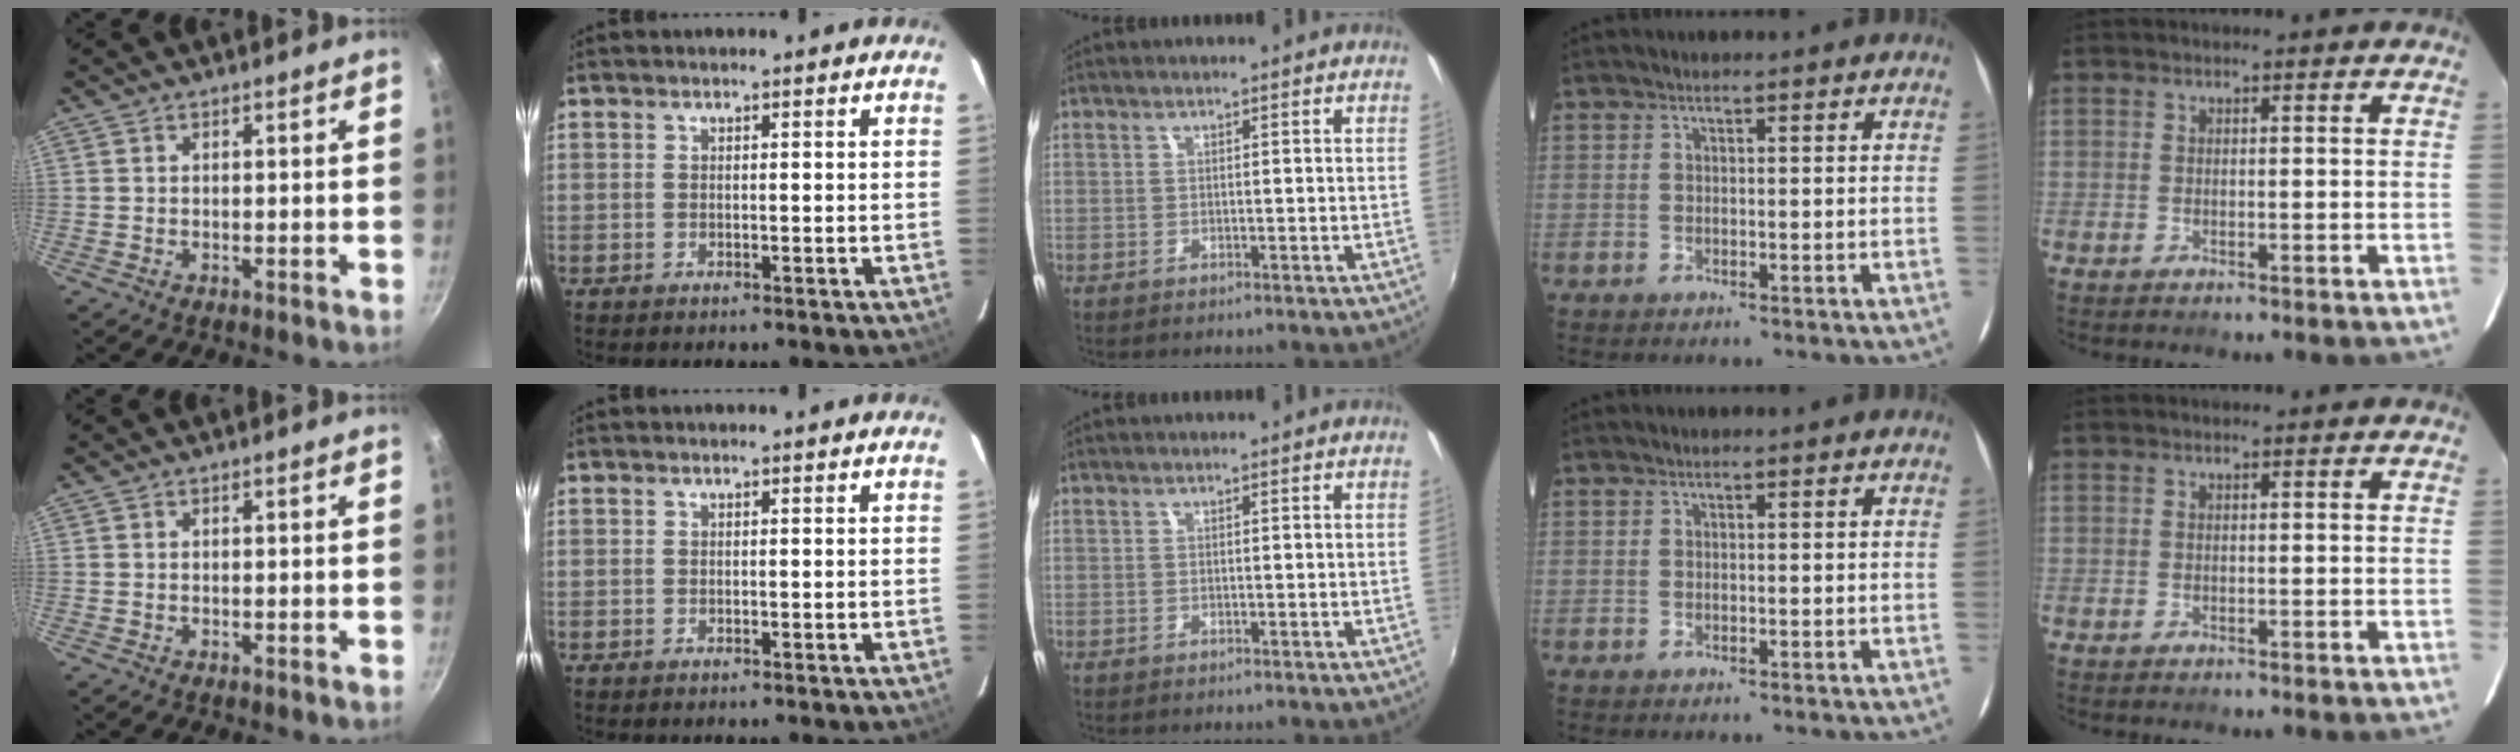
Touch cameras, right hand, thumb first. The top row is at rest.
{}